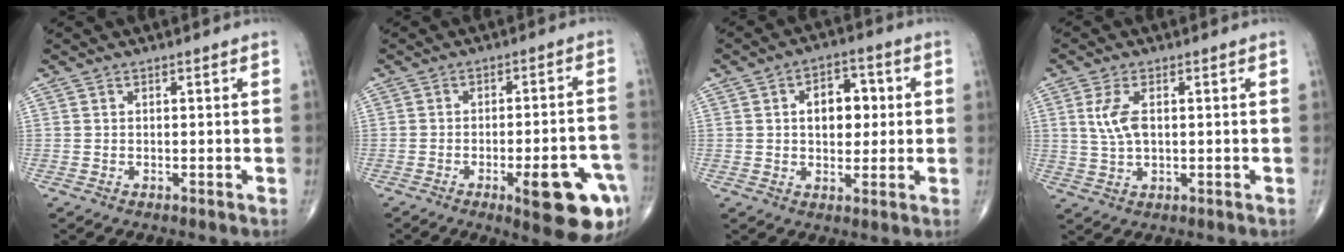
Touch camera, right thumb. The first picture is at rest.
{"total": 14.9, "force": [-6.4, 3.9, 12.8], "torque": [-0.113, 0.028, -0.071]}
{"total": 8.4, "force": [1.2, 5.5, 6.2], "torque": [-0.057, 0.009, 0.014]}
{"total": 5.4, "force": [1.0, 2.8, 4.6], "torque": [-0.102, 0.001, 0.022]}